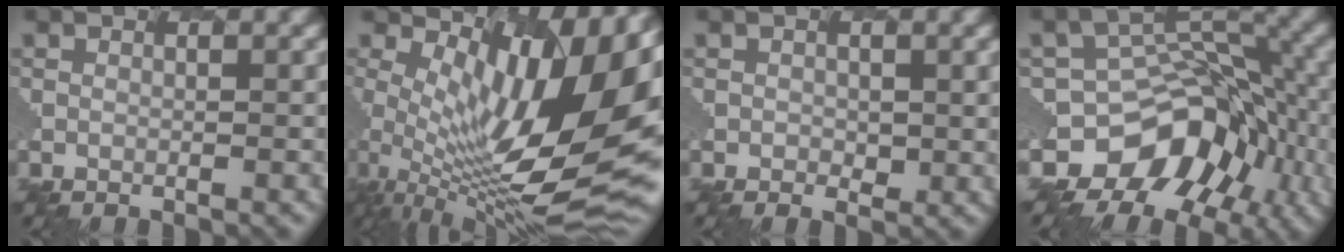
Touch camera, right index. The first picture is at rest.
{"total": 12.6, "force": [2.8, 4.8, 11.3], "torque": [-0.199, -0.023, 0.060]}
{"total": 0.6, "force": [0.1, 0.5, -0.4], "torque": [-0.012, -0.011, 0.006]}
{"total": 9.9, "force": [-5.7, 7.1, 3.8], "torque": [-0.065, 0.008, -0.099]}